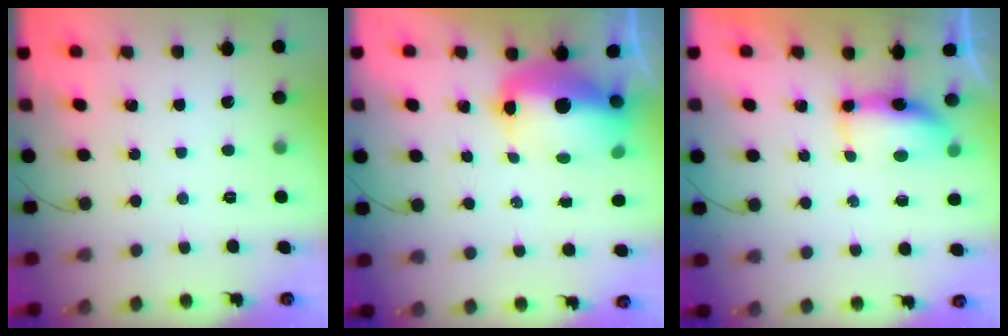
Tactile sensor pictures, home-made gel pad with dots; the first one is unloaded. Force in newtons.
{"total": 13.4, "press": 13.1, "slide": 2.8}
{"total": 13.2, "press": 8.8, "slide": 9.9}